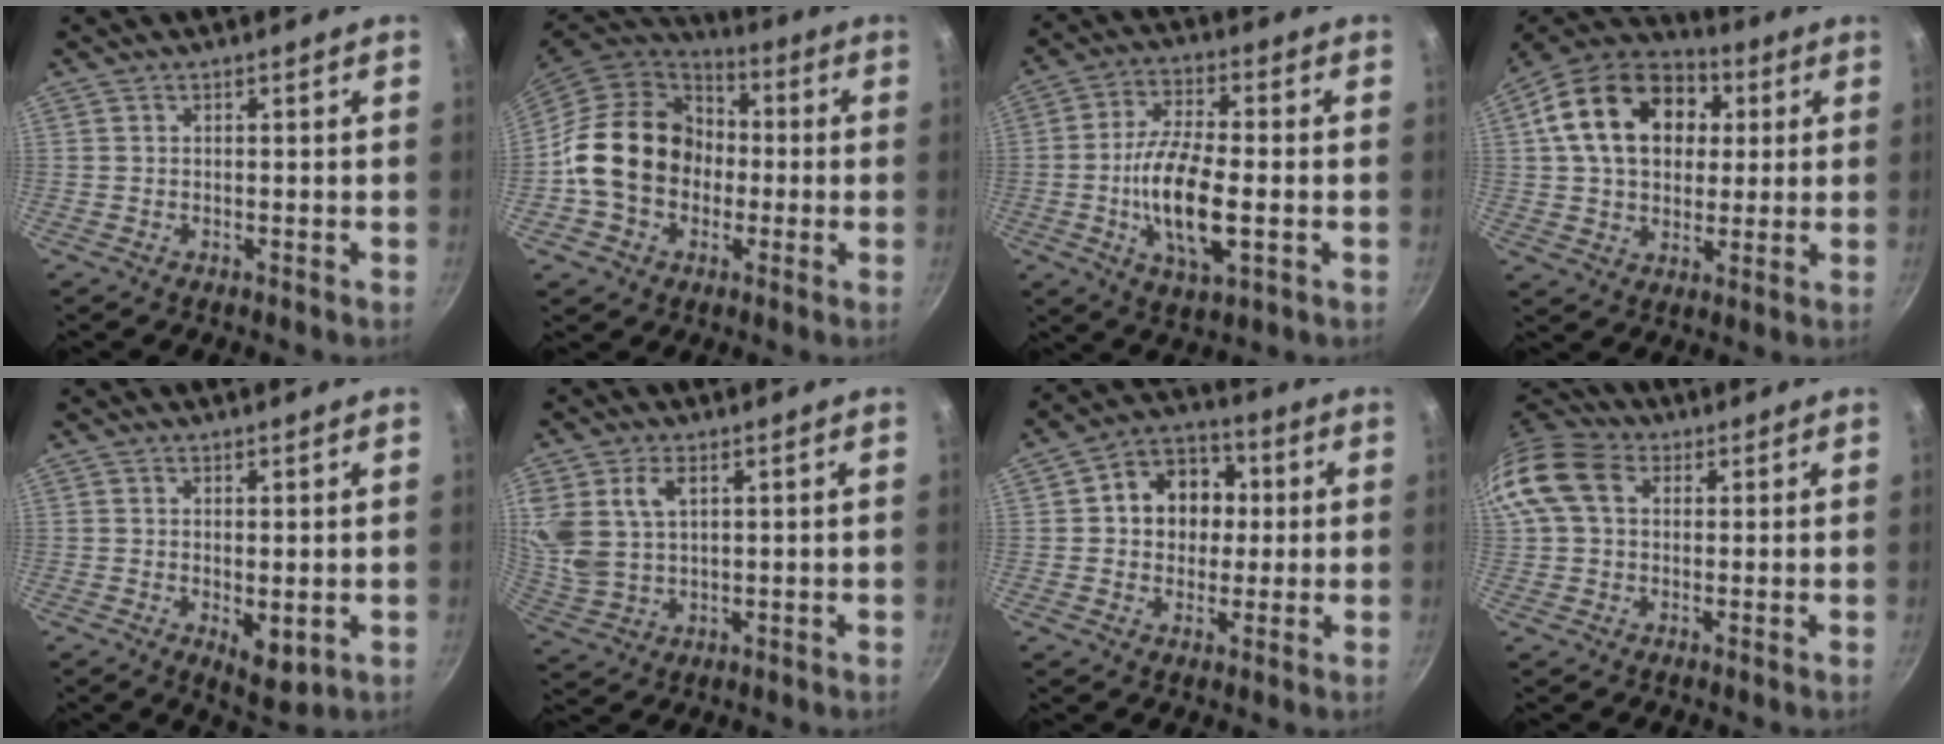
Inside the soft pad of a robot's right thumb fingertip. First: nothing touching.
{"total": 19.4, "force": [-1.2, 15.9, 11.1], "torque": [-0.171, 0.043, -0.026]}
{"total": 14.2, "force": [-2.4, 5.5, 12.8], "torque": [-0.244, 0.011, -0.047]}
{"total": 20.8, "force": [5.1, 15.0, 13.5], "torque": [-0.211, 0.021, 0.074]}
{"total": 5.2, "force": [-0.4, 2.5, 4.5], "torque": [-0.059, -0.015, 0.002]}
{"total": 10.4, "force": [3.7, 6.7, 6.9], "torque": [-0.135, -0.017, 0.081]}
{"total": 12.0, "force": [1.7, 9.9, 6.6], "torque": [-0.055, 0.015, 0.012]}
{"total": 11.6, "force": [2.8, 8.7, 7.2], "torque": [-0.131, 0.021, 0.034]}